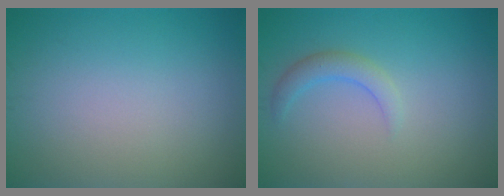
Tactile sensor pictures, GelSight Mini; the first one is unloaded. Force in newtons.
{"total": 1.9, "press": 1.9, "slide": 0.2}